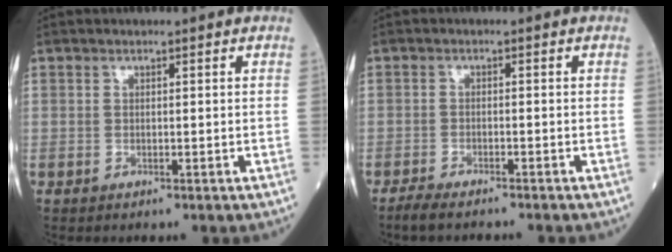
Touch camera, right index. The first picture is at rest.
{"total": 5.2, "force": [-4.5, 0.6, 2.4], "torque": [-0.037, -0.010, -0.069]}